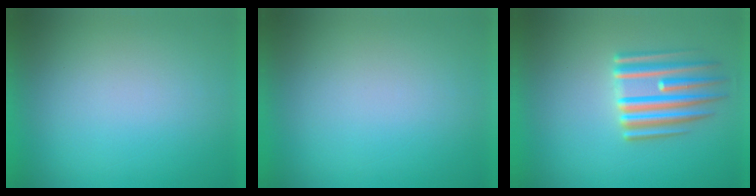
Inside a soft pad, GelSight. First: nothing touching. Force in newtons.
{"total": 0.0}
{"total": 5.6}